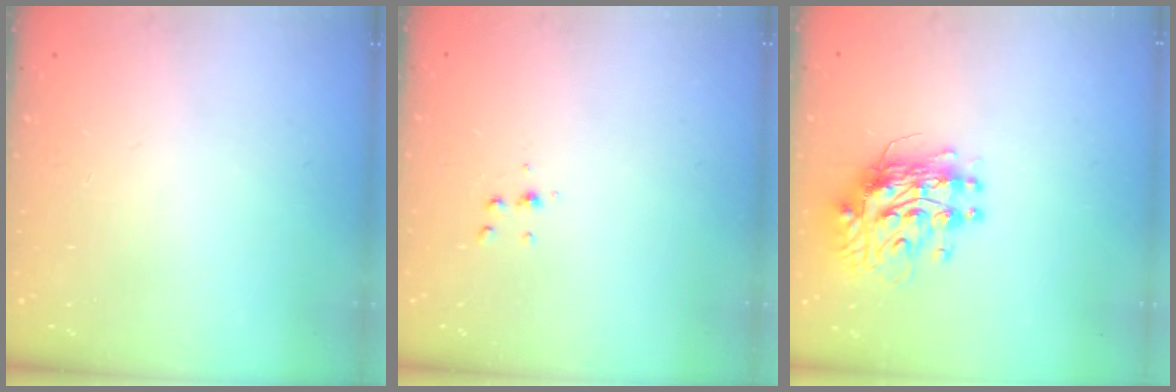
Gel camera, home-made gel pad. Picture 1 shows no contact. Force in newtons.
{"total": 4.4, "press": 4.3, "slide": 0.4}
{"total": 11.0, "press": 10.9, "slide": 1.0}